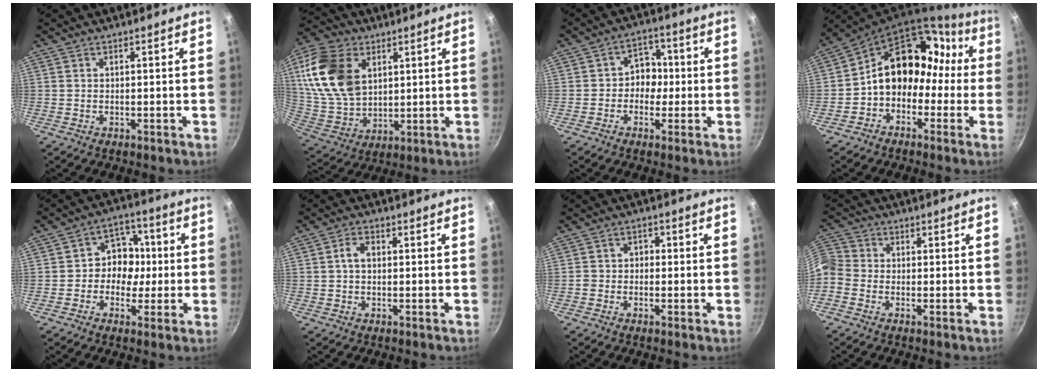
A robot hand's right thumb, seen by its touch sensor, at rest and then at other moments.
{"total": 19.1, "force": [5.8, 12.9, 12.8], "torque": [-0.229, -0.015, 0.120]}
{"total": 6.2, "force": [-0.5, 5.3, 3.2], "torque": [0.003, 0.015, -0.017]}
{"total": 15.8, "force": [-1.1, 12.7, 9.3], "torque": [-0.083, 0.085, -0.031]}
{"total": 9.0, "force": [-0.3, 7.8, 4.6], "torque": [-0.010, 0.020, -0.020]}
{"total": 3.0, "force": [0.1, 2.1, 2.2], "torque": [-0.035, 0.010, -0.002]}
{"total": 2.4, "force": [-0.7, 2.0, 1.0], "torque": [-0.004, 0.009, -0.019]}
{"total": 7.0, "force": [-2.5, 5.6, 3.3], "torque": [-0.077, 0.027, -0.071]}